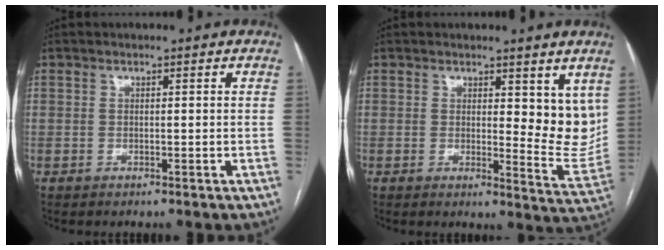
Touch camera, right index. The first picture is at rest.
{"total": 7.3, "force": [3.6, 2.8, 5.7], "torque": [-0.057, -0.022, 0.049]}